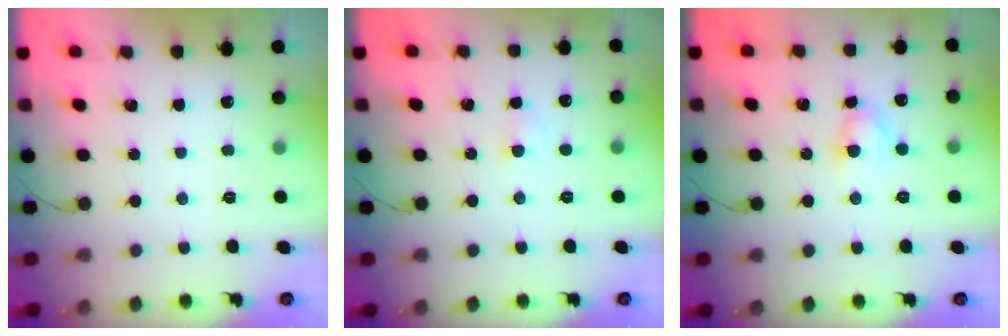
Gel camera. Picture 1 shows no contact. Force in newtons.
{"total": 1.8, "press": 1.6, "slide": 0.9}
{"total": 3.3, "press": 3.1, "slide": 1.2}